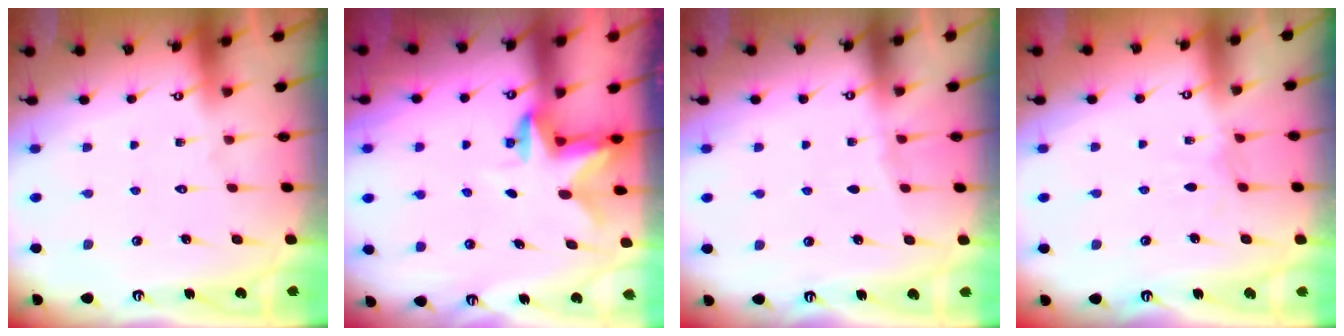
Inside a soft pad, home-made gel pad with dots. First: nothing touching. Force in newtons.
{"total": 2.6, "press": 2.6, "slide": 0.4}
{"total": 2.0, "press": 2.0, "slide": 0.4}
{"total": 3.0, "press": 3.0, "slide": 0.3}